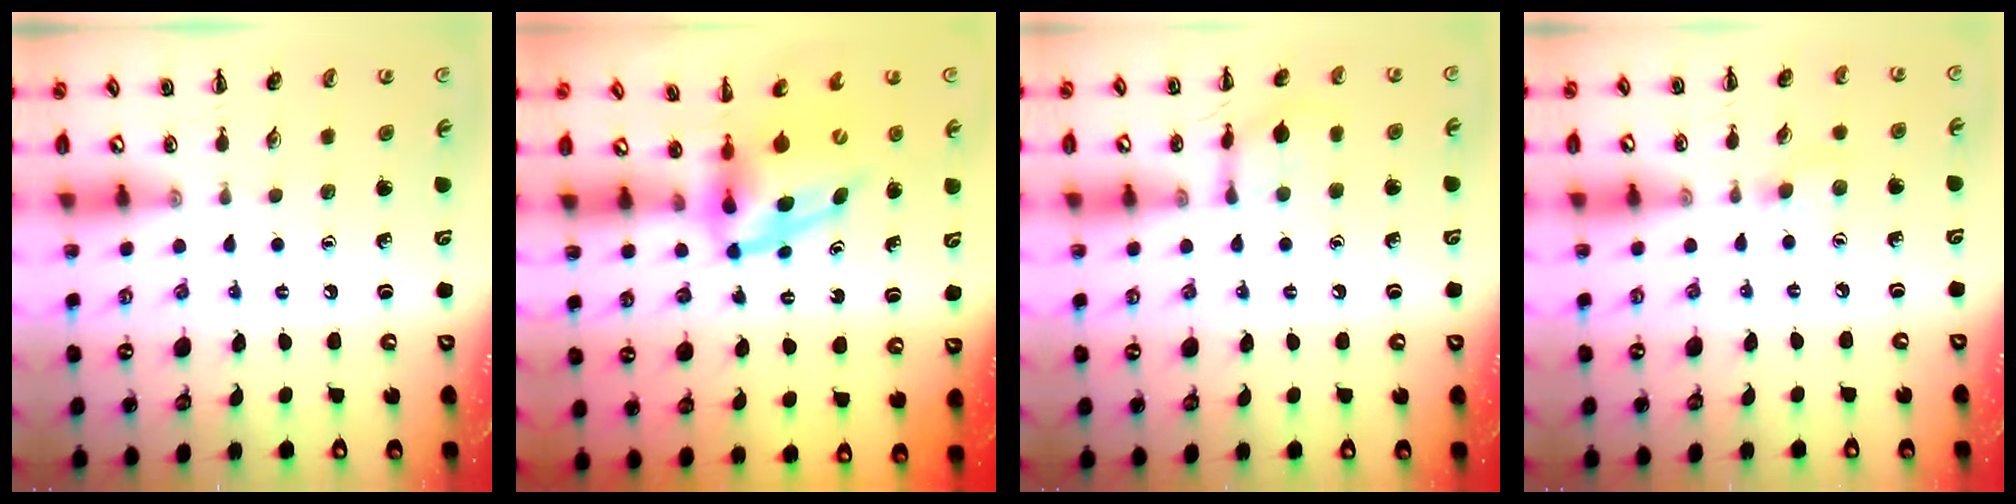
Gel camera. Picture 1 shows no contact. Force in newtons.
{"total": 5.5, "press": 5.4, "slide": 1.3}
{"total": 7.9, "press": 7.8, "slide": 1.0}
{"total": 5.2, "press": 4.8, "slide": 2.0}